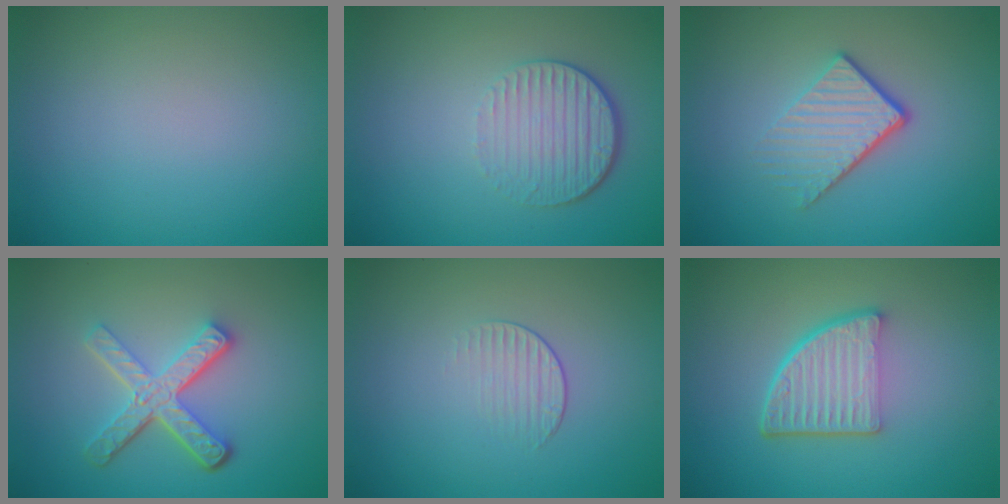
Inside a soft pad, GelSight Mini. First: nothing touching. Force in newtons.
{"total": 4.2, "press": 2.9, "slide": 3.1}
{"total": 3.9, "press": 2.6, "slide": 2.9}
{"total": 5.1, "press": 3.7, "slide": 3.5}
{"total": 1.2, "press": 0.4, "slide": 1.2}
{"total": 5.5, "press": 3.8, "slide": 3.9}